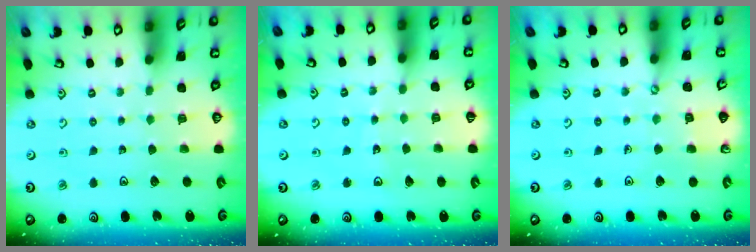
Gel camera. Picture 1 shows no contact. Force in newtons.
{"total": 3.7, "press": 3.7, "slide": 0.4}
{"total": 3.1, "press": 3.1, "slide": 0.3}